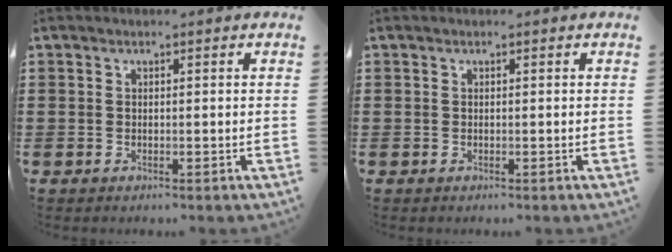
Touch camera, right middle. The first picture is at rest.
{"total": 0.0}